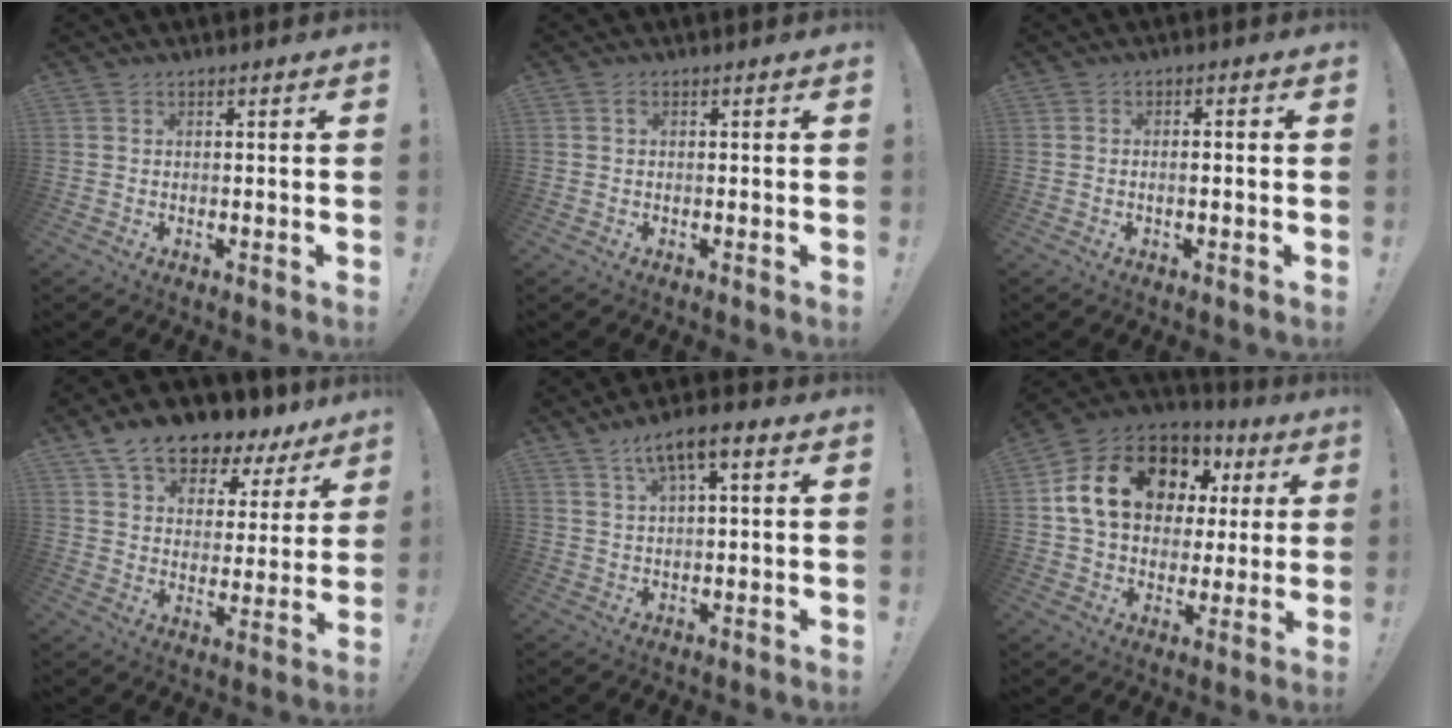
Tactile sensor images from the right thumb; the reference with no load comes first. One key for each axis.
{"total": 0.8, "fx": 0.4, "fy": 0.3, "fz": 0.6, "tx": -0.013, "ty": 0.002, "tz": 0.007}
{"total": 2.0, "fx": -0.8, "fy": 0.2, "fz": 1.8, "tx": -0.024, "ty": 0.001, "tz": -0.016}
{"total": 12.4, "fx": 9.9, "fy": 5.6, "fz": 4.8, "tx": -0.079, "ty": -0.076, "tz": 0.181}
{"total": 7.1, "fx": 3.3, "fy": 1.8, "fz": 6.0, "tx": -0.099, "ty": -0.012, "tz": 0.056}
{"total": 19.8, "fx": 7.3, "fy": 13.8, "fz": 12.2, "tx": -0.202, "ty": -0.020, "tz": 0.143}